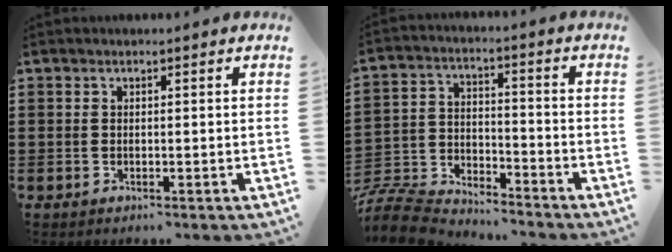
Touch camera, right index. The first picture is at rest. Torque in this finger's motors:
{"motor_torque": [-2.14, 0.00, -0.53, -0.19]}